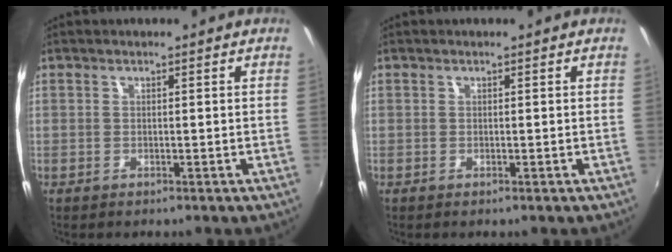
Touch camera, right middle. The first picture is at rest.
{"total": 0.0}